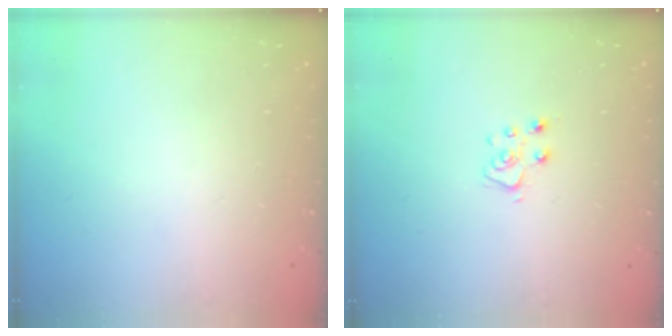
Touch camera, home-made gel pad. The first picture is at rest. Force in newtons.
{"total": 5.7, "press": 5.7, "slide": 0.5}